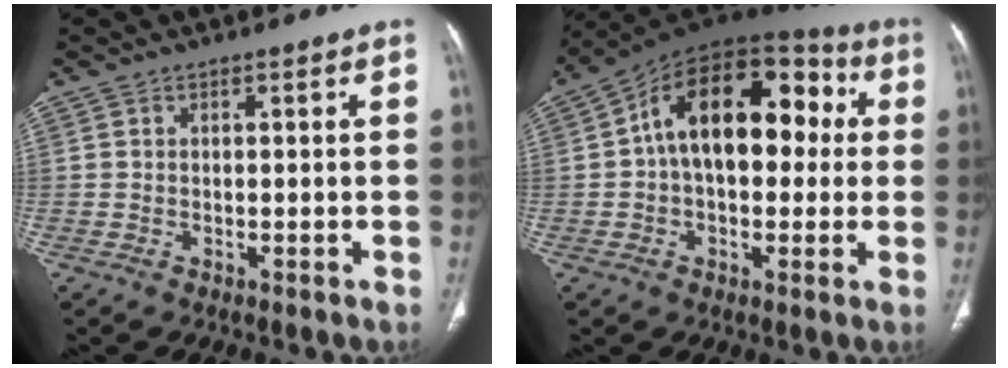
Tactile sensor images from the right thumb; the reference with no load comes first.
{"total": 19.9, "force": [2.6, 12.0, 15.7], "torque": [-0.206, 0.051, 0.030]}